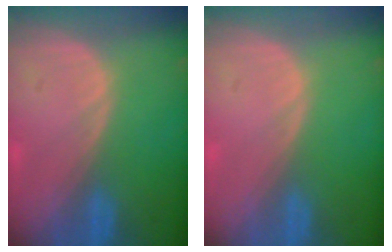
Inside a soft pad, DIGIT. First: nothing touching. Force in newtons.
{"total": 0.0}